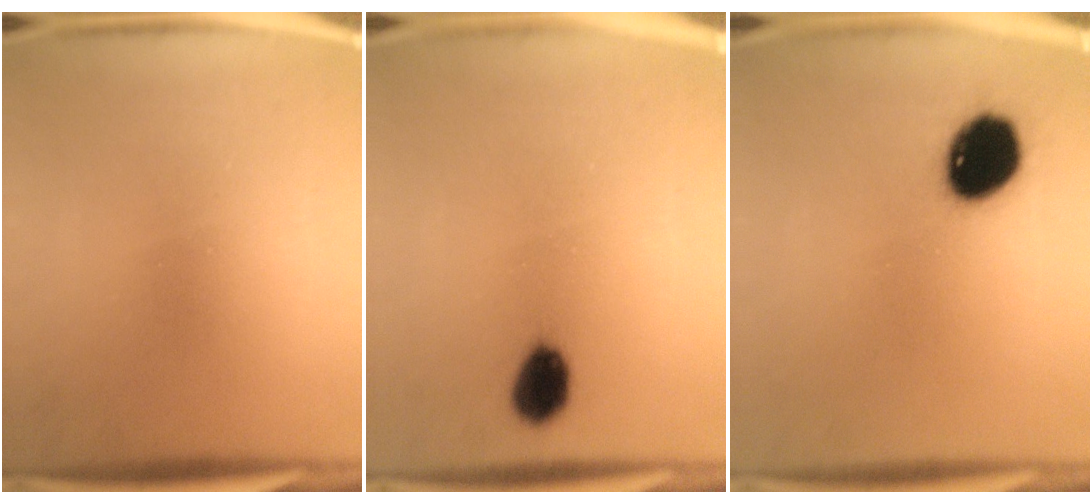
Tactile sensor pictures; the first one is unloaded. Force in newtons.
{"total": 6.1}
{"total": 12.9}